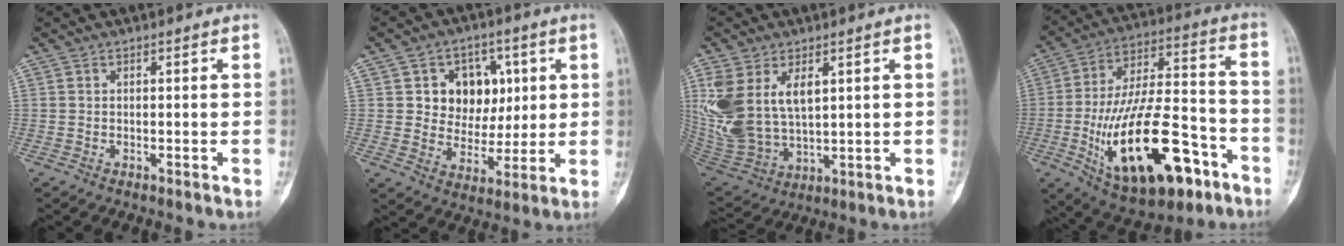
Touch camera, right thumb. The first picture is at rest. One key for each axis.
{"total": 11.4, "fx": 3.0, "fy": 9.5, "fz": 5.6, "tx": -0.029, "ty": -0.005, "tz": 0.051}
{"total": 15.2, "fx": 4.7, "fy": 9.1, "fz": 11.2, "tx": -0.232, "ty": -0.014, "tz": 0.112}
{"total": 26.6, "fx": -10.4, "fy": 11.9, "fz": 21.4, "tx": -0.383, "ty": 0.048, "tz": -0.156}